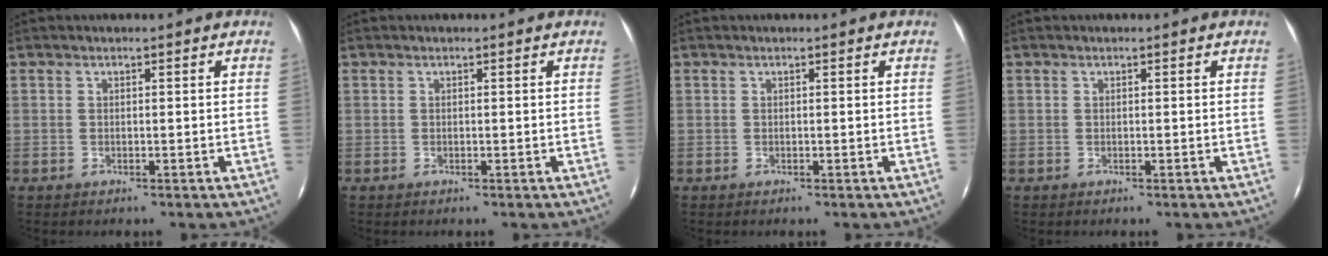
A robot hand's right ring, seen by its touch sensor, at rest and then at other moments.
{"total": 0.0}
{"total": 0.0}
{"total": 0.0}